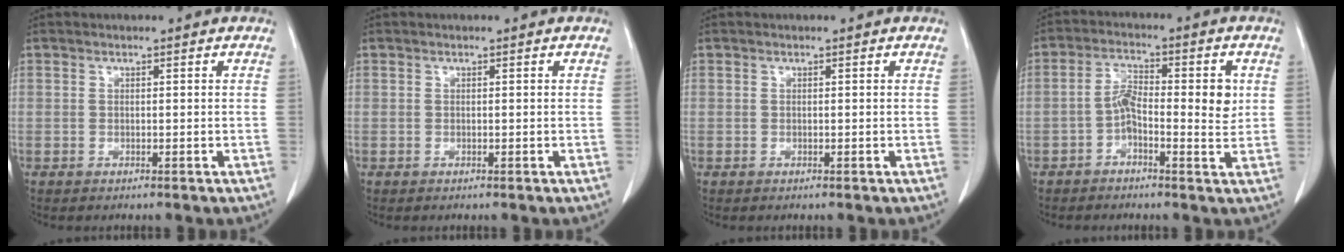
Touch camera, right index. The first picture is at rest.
{"total": 0.0}
{"total": 0.0}
{"total": 6.8, "force": [-0.2, 2.5, 6.3], "torque": [-0.107, 0.016, -0.009]}